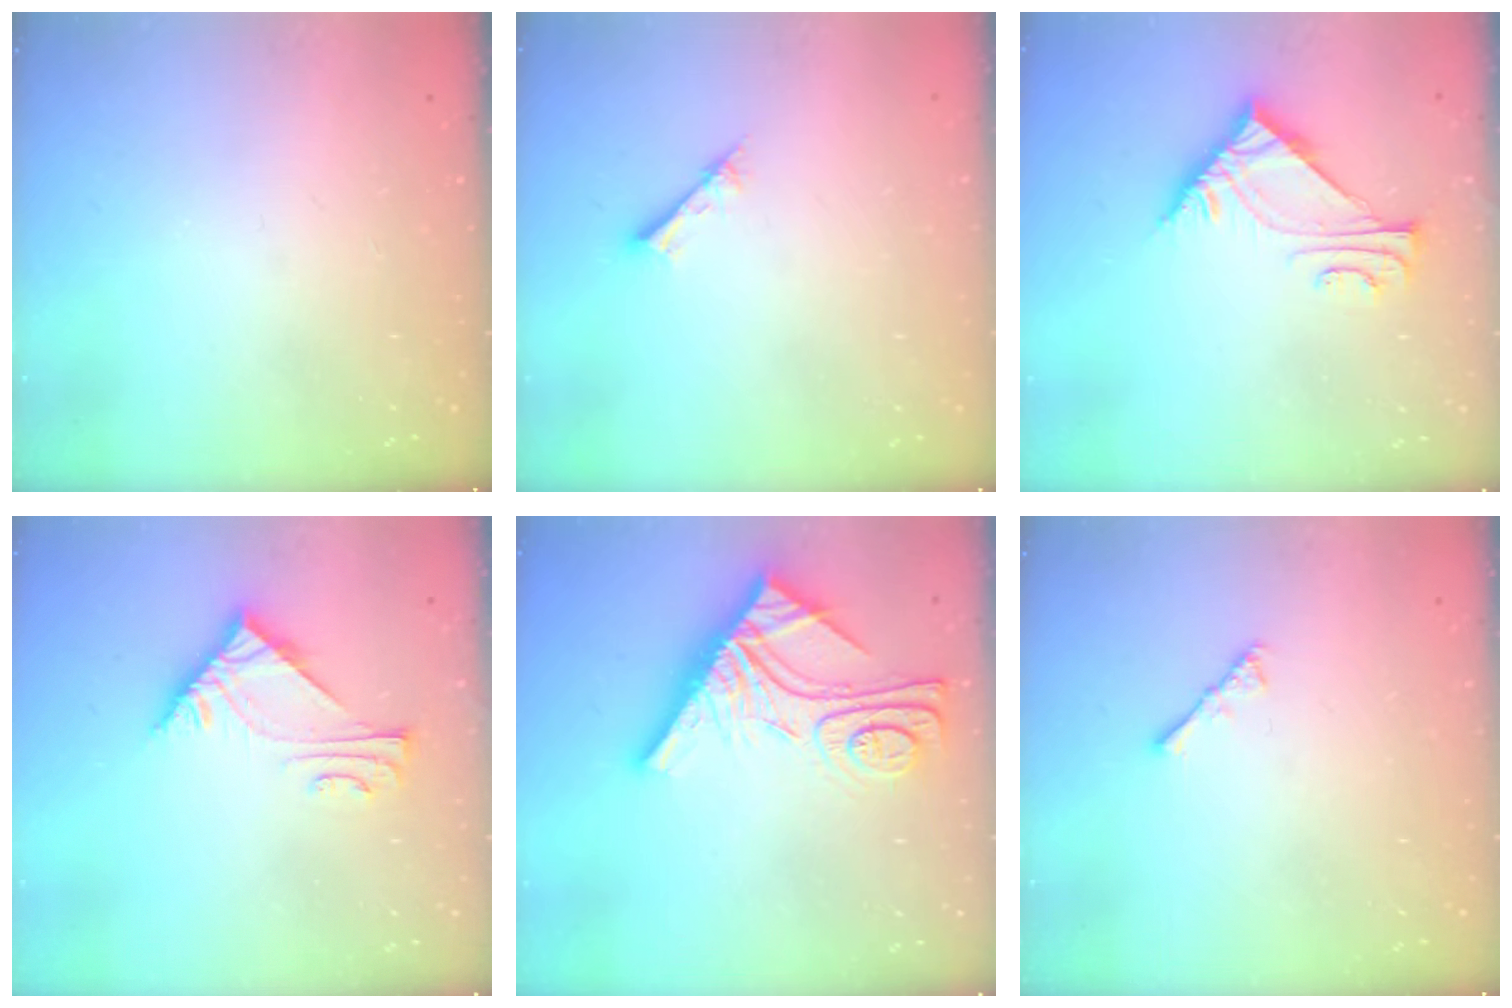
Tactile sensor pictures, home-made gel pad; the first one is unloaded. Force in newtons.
{"total": 1.7, "press": 1.7, "slide": 0.2}
{"total": 6.4, "press": 6.4, "slide": 0.1}
{"total": 6.3, "press": 6.2, "slide": 0.8}
{"total": 15.1, "press": 15.1, "slide": 1.1}
{"total": 2.7, "press": 2.7, "slide": 0.6}